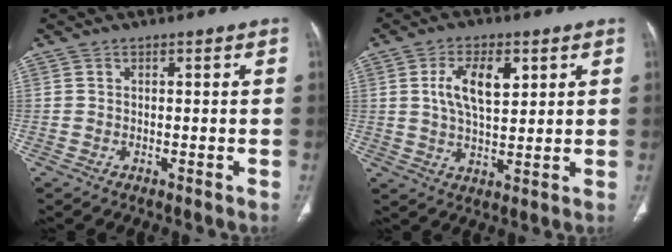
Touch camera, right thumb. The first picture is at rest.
{"total": 9.0, "force": [2.9, 4.4, 7.3], "torque": [-0.119, -0.008, 0.055]}